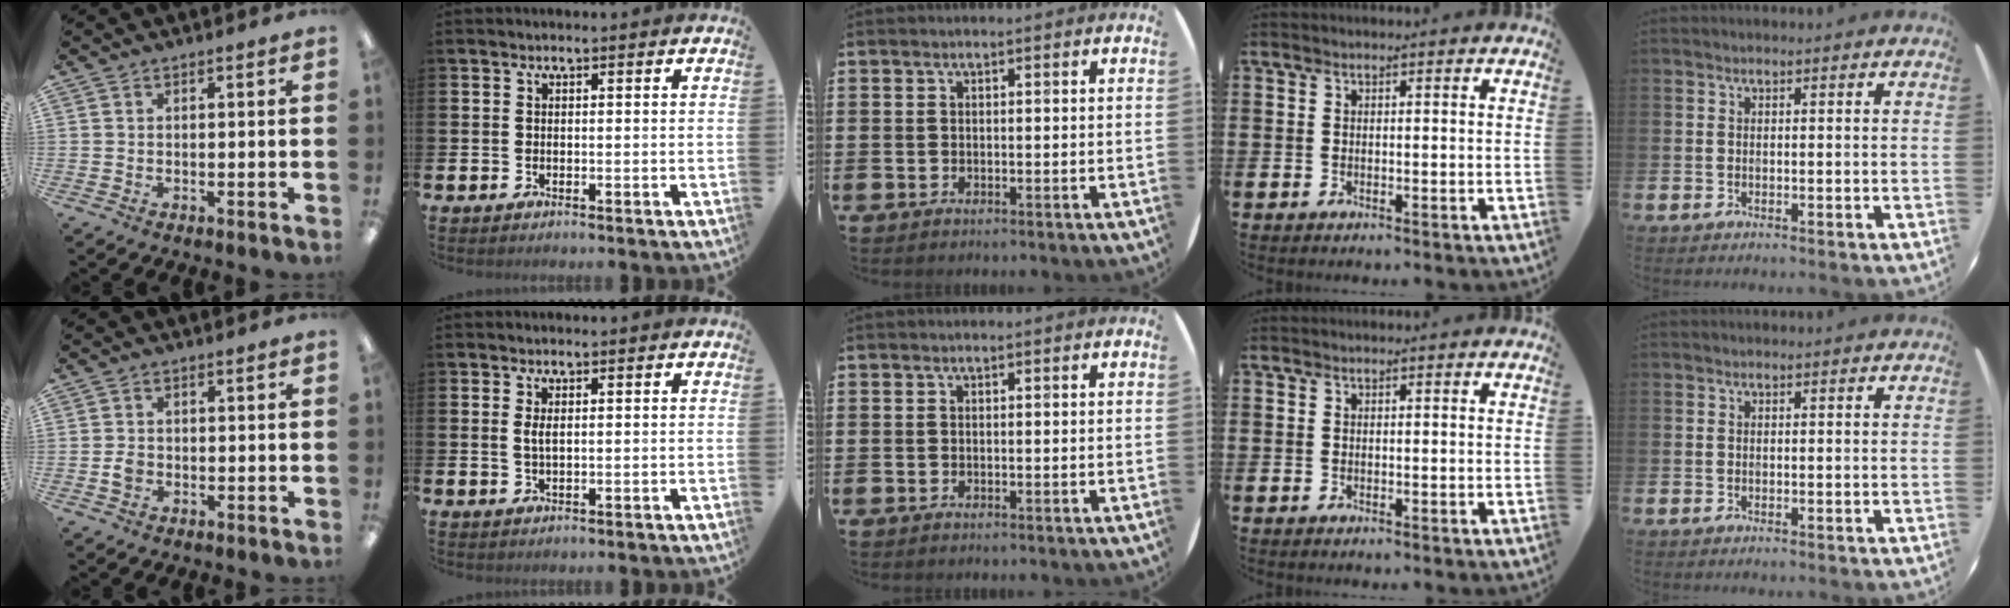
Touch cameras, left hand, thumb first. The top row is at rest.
{"thumb": {"total": 2.3, "force": [-0.4, 1.8, 1.5], "torque": [-0.026, 0.005, -0.008]}, "index": {"total": 1.4, "force": [0.6, 0.5, 1.1], "torque": [-0.009, -0.003, 0.006]}}